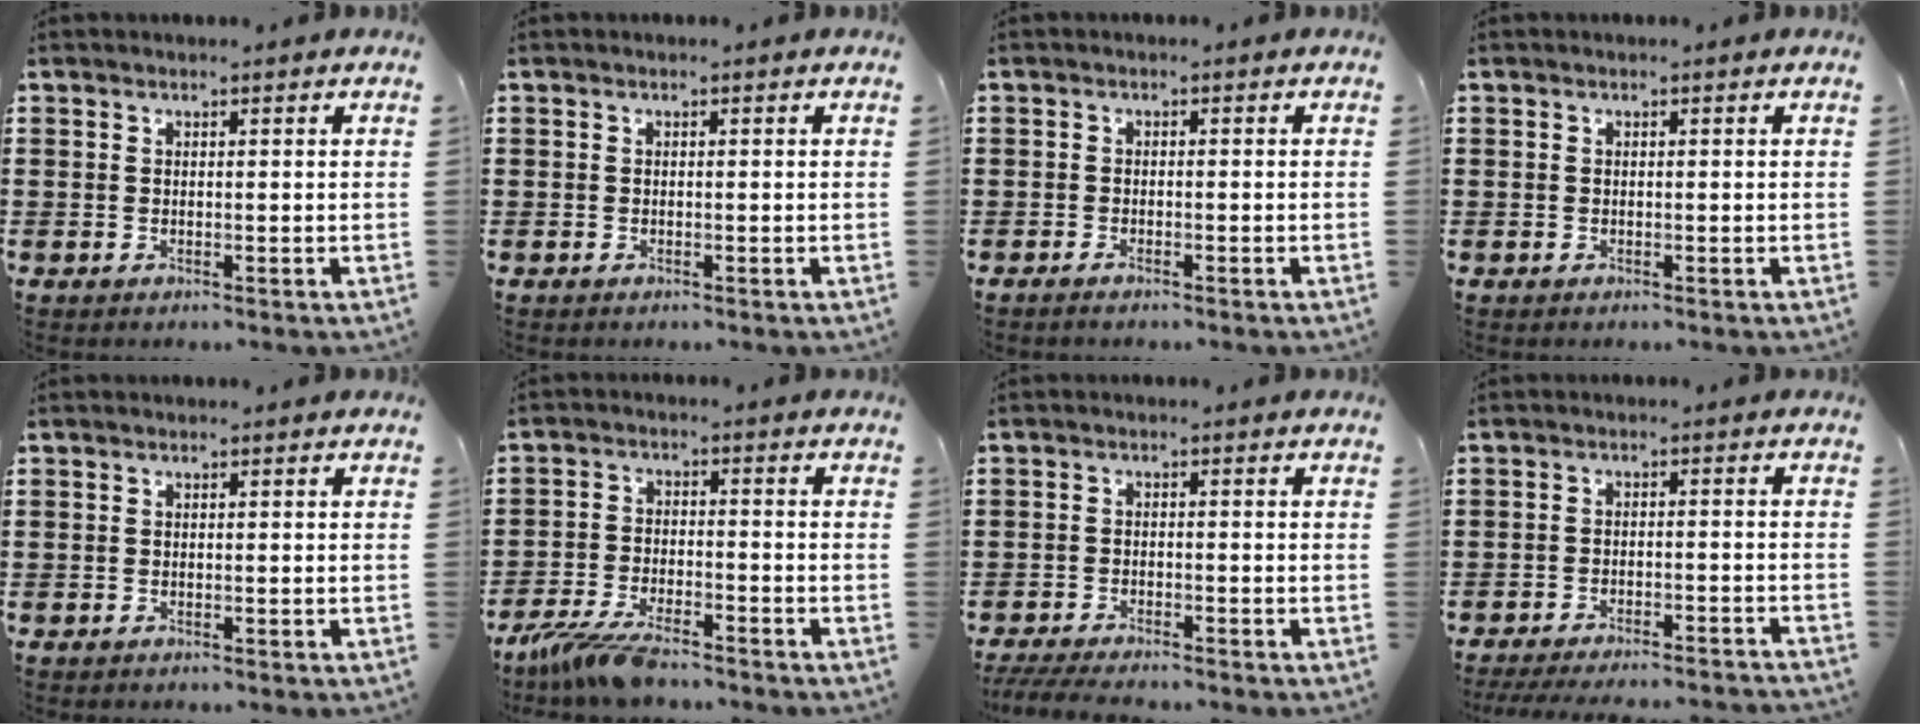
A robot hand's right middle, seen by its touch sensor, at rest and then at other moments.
{"total": 0.0}
{"total": 0.7, "force": [-0.6, 0.1, 0.4], "torque": [-0.010, -0.005, -0.011]}
{"total": 0.0}
{"total": 0.5, "force": [-0.5, 0.2, -0.1], "torque": [0.002, 0.001, -0.012]}
{"total": 6.7, "force": [-5.6, 1.3, 3.6], "torque": [-0.088, -0.009, -0.108]}
{"total": 3.7, "force": [-3.5, 0.4, 0.9], "torque": [-0.021, -0.005, -0.074]}
{"total": 4.1, "force": [-4.0, -0.1, 0.9], "torque": [-0.020, -0.006, -0.083]}